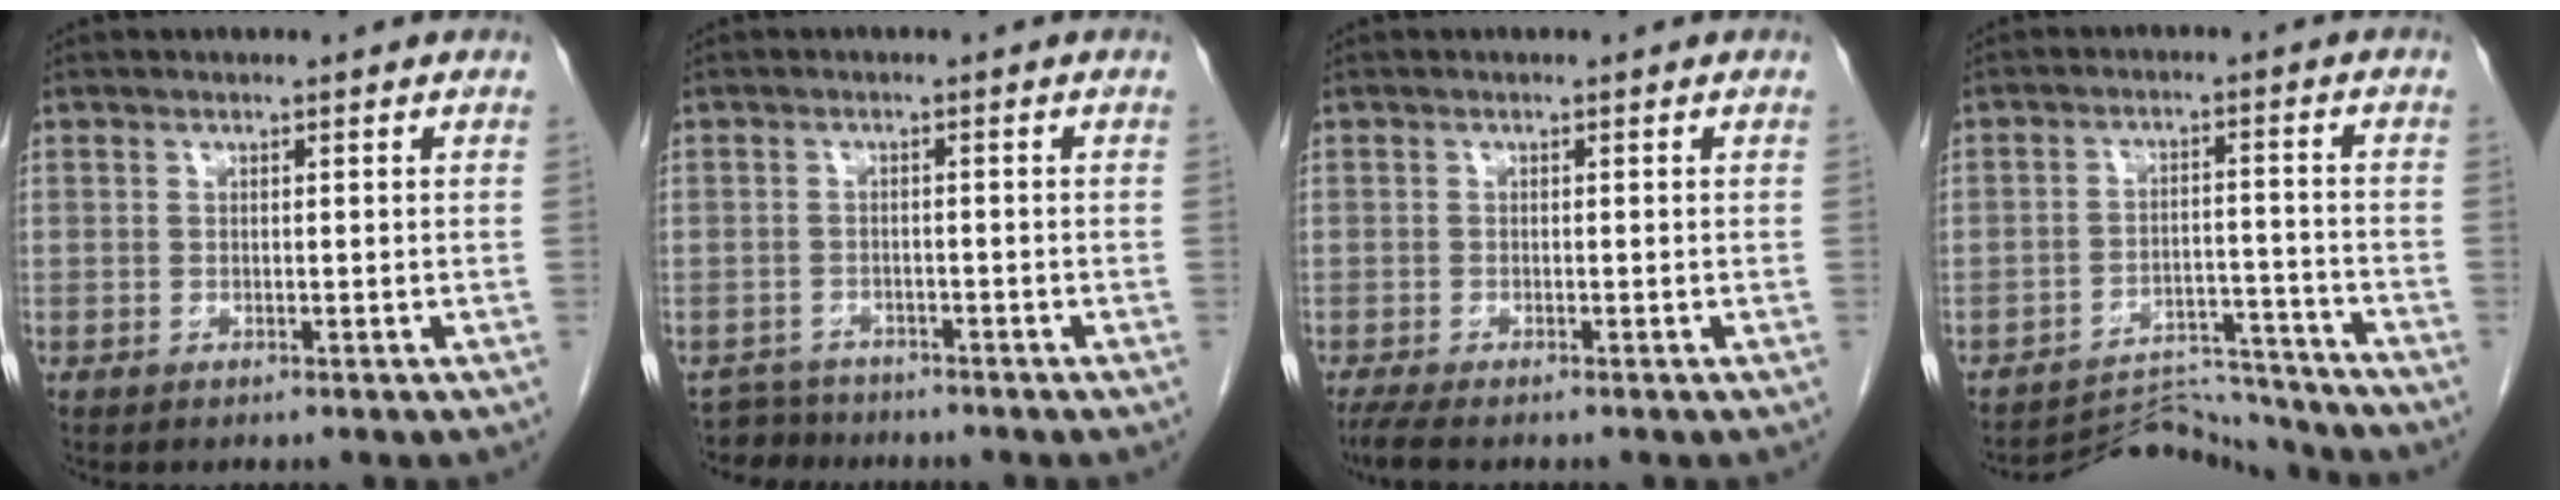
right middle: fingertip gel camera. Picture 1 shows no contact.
{"total": 3.5, "force": [-3.3, 0.9, -0.9], "torque": [0.015, -0.007, -0.056]}
{"total": 3.2, "force": [-2.7, 0.2, 1.8], "torque": [-0.037, -0.011, -0.046]}
{"total": 8.4, "force": [-8.3, 0.4, -1.3], "torque": [0.022, 0.018, -0.133]}